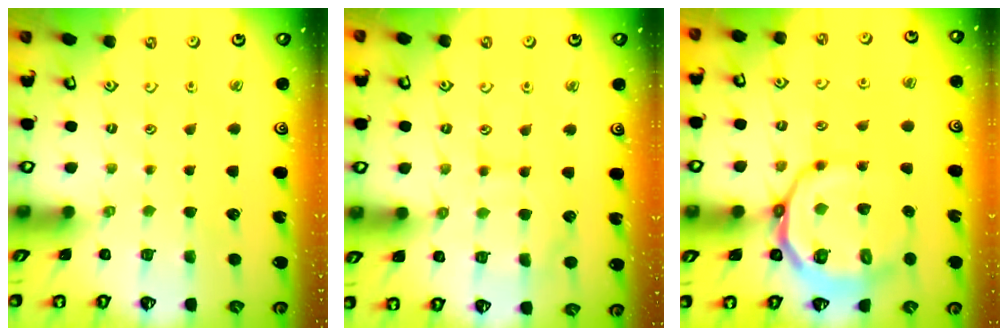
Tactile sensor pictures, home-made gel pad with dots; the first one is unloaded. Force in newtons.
{"total": 7.9, "press": 7.8, "slide": 0.8}
{"total": 14.3, "press": 13.9, "slide": 3.0}